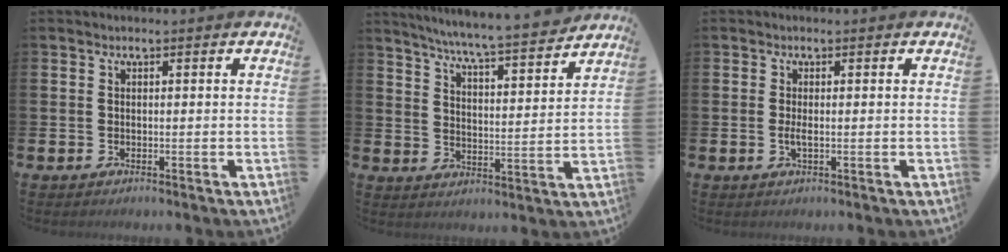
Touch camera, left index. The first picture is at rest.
{"total": 7.2, "force": [6.8, -0.4, 2.2], "torque": [-0.062, -0.054, 0.115]}
{"total": 1.3, "force": [-0.2, 0.3, 1.2], "torque": [-0.028, 0.001, -0.002]}